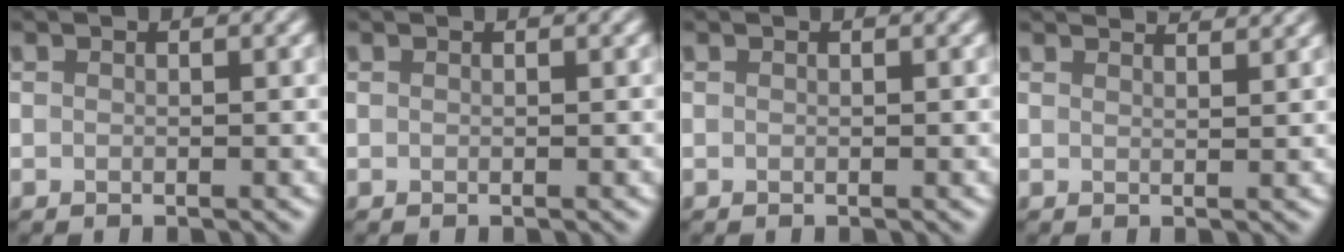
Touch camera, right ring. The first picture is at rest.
{"total": 0.0}
{"total": 0.0}
{"total": 3.3, "force": [3.0, 0.7, 1.2], "torque": [0.001, 0.010, 0.019]}